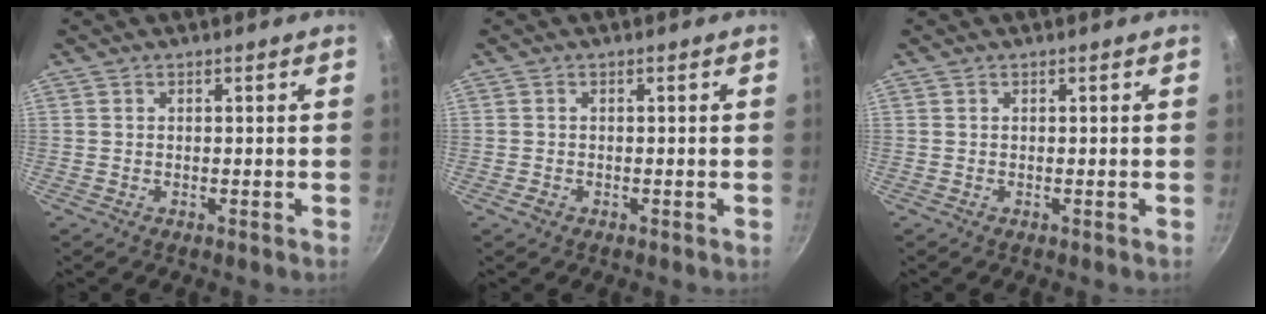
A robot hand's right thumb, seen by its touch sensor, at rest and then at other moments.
{"total": 1.1, "force": [-0.7, 0.8, 0.4], "torque": [-0.004, 0.002, -0.010]}
{"total": 0.0}